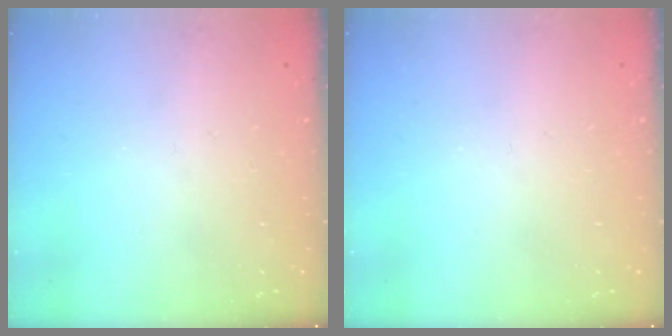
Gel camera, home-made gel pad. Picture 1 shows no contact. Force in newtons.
{"total": 0.0}